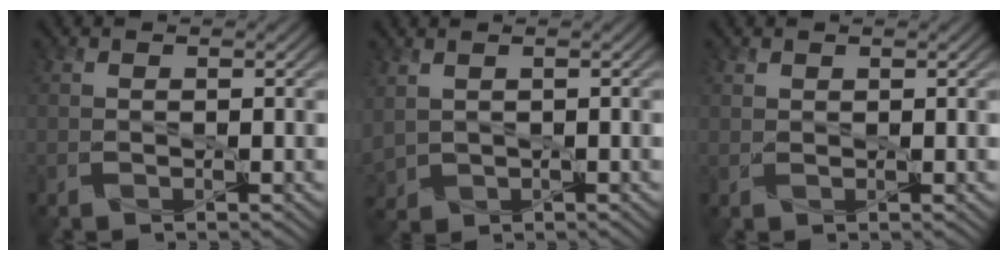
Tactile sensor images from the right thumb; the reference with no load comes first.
{"total": 2.9, "force": [0.6, 2.2, 1.9], "torque": [-0.065, -0.006, 0.013]}
{"total": 0.8, "force": [0.7, 0.4, 0.1], "torque": [-0.003, -0.003, 0.017]}